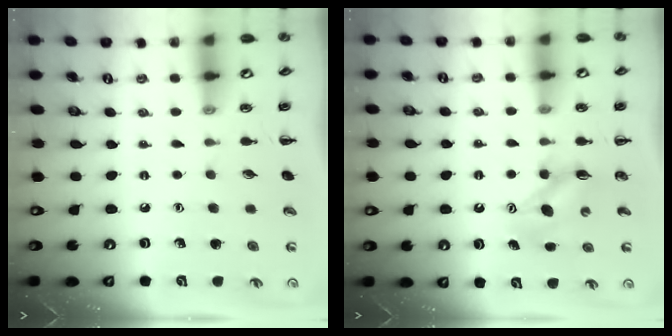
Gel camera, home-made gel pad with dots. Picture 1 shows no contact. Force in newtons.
{"total": 5.0, "press": 5.0, "slide": 0.7}